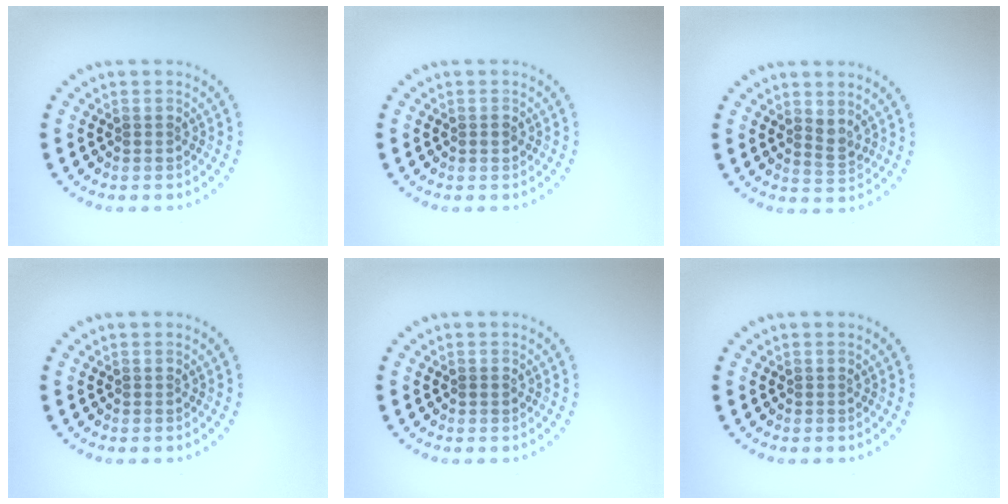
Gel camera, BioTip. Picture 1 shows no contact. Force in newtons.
{"total": 0.7, "press": 0.7, "slide": 0.1}
{"total": 1.4, "press": 1.2, "slide": 0.7}
{"total": 0.0}
{"total": 0.7, "press": 0.7, "slide": 0.1}
{"total": 0.0}